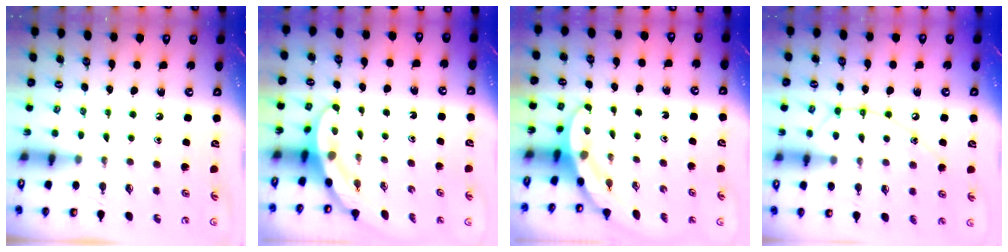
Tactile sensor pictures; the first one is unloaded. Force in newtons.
{"total": 3.2, "press": 3.2, "slide": 0.2}
{"total": 3.2, "press": 3.2, "slide": 0.1}
{"total": 11.8, "press": 11.8, "slide": 1.0}